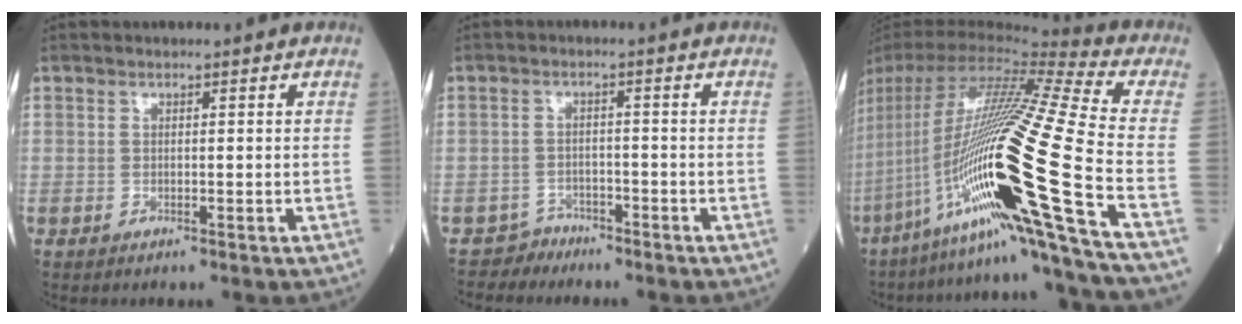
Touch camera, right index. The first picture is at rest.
{"total": 2.6, "force": [-2.2, 1.0, -1.0], "torque": [0.020, 0.003, -0.041]}
{"total": 31.6, "force": [-10.3, 0.3, 29.9], "torque": [-0.556, -0.036, -0.196]}